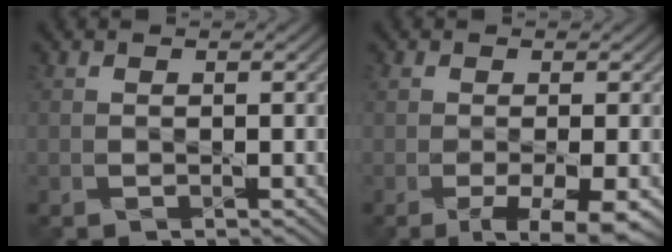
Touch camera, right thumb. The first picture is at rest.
{"total": 6.0, "force": [-2.8, 2.0, 4.9], "torque": [-0.087, -0.007, -0.037]}